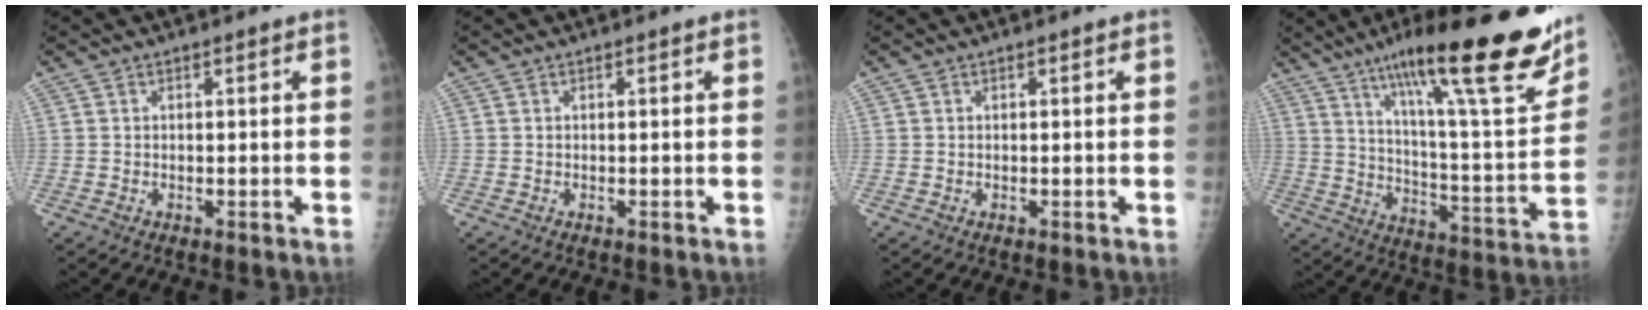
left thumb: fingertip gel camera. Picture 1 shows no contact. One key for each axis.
{"total": 0.0}
{"total": 0.0}
{"total": 30.0, "fx": 19.0, "fy": 5.1, "fz": 22.6, "tx": -0.318, "ty": -0.059, "tz": 0.289}